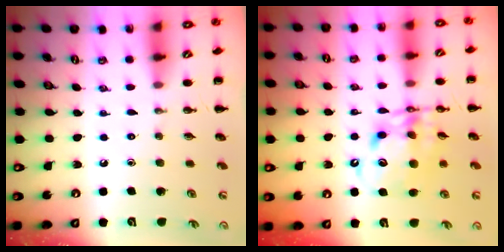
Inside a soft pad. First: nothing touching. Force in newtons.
{"total": 10.5, "press": 10.0, "slide": 3.0}